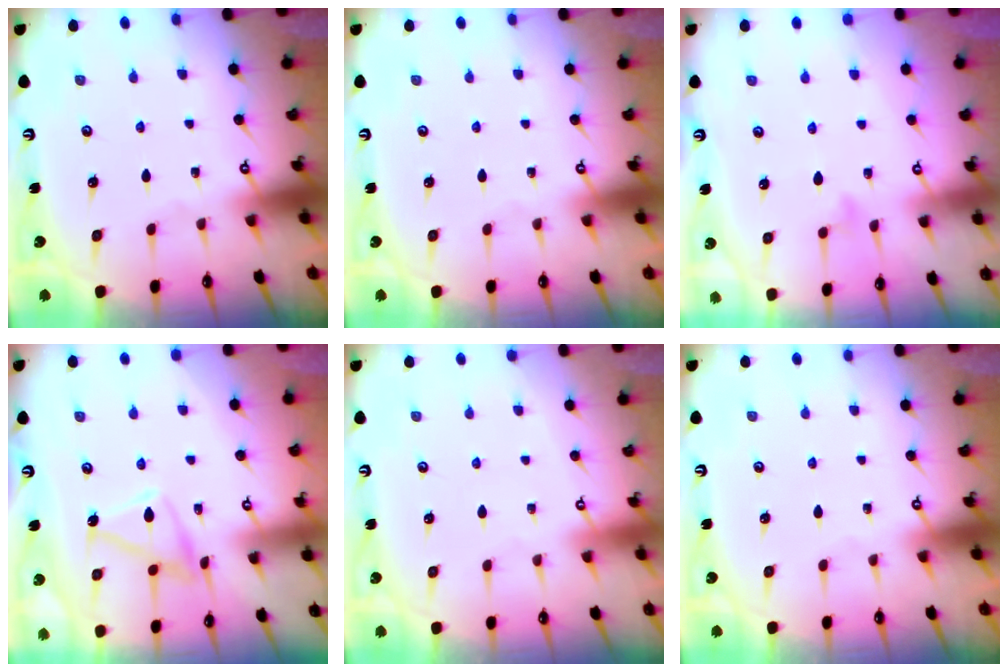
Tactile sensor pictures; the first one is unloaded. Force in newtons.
{"total": 0.0}
{"total": 4.0, "press": 4.0, "slide": 0.2}
{"total": 12.7, "press": 12.6, "slide": 0.8}
{"total": 3.9, "press": 3.9, "slide": 0.1}
{"total": 0.0}